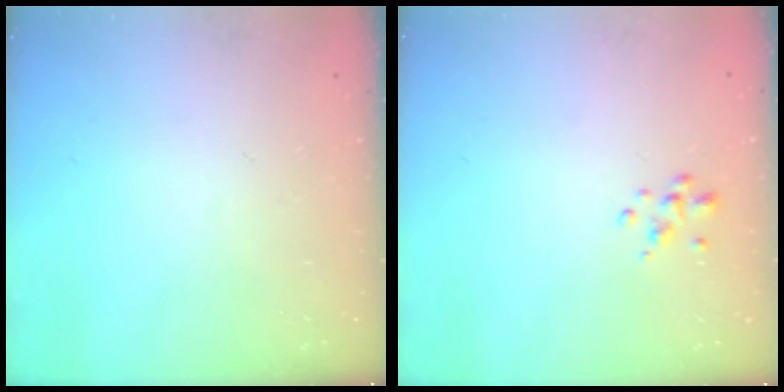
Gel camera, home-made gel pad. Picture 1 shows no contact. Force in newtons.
{"total": 2.2, "press": 2.2, "slide": 0.3}